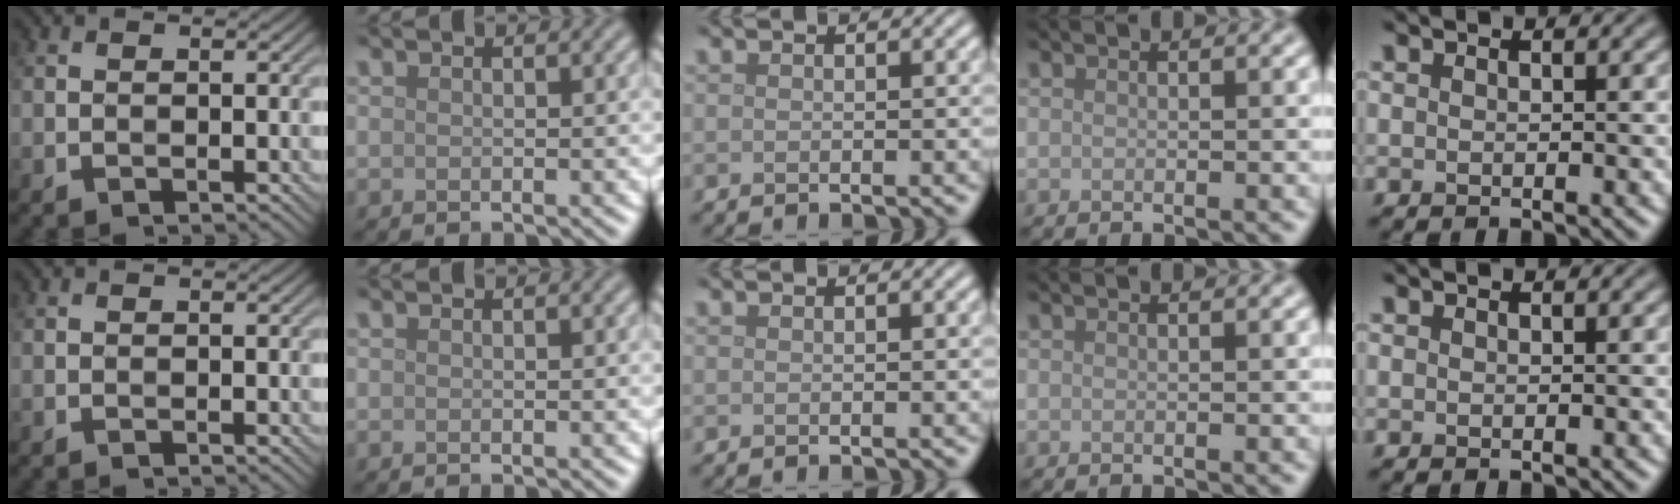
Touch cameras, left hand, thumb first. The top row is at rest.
{}